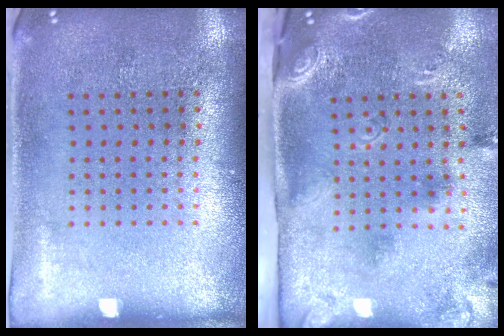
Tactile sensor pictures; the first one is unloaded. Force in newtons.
{"total": 2.9, "press": 1.9, "slide": 2.2}